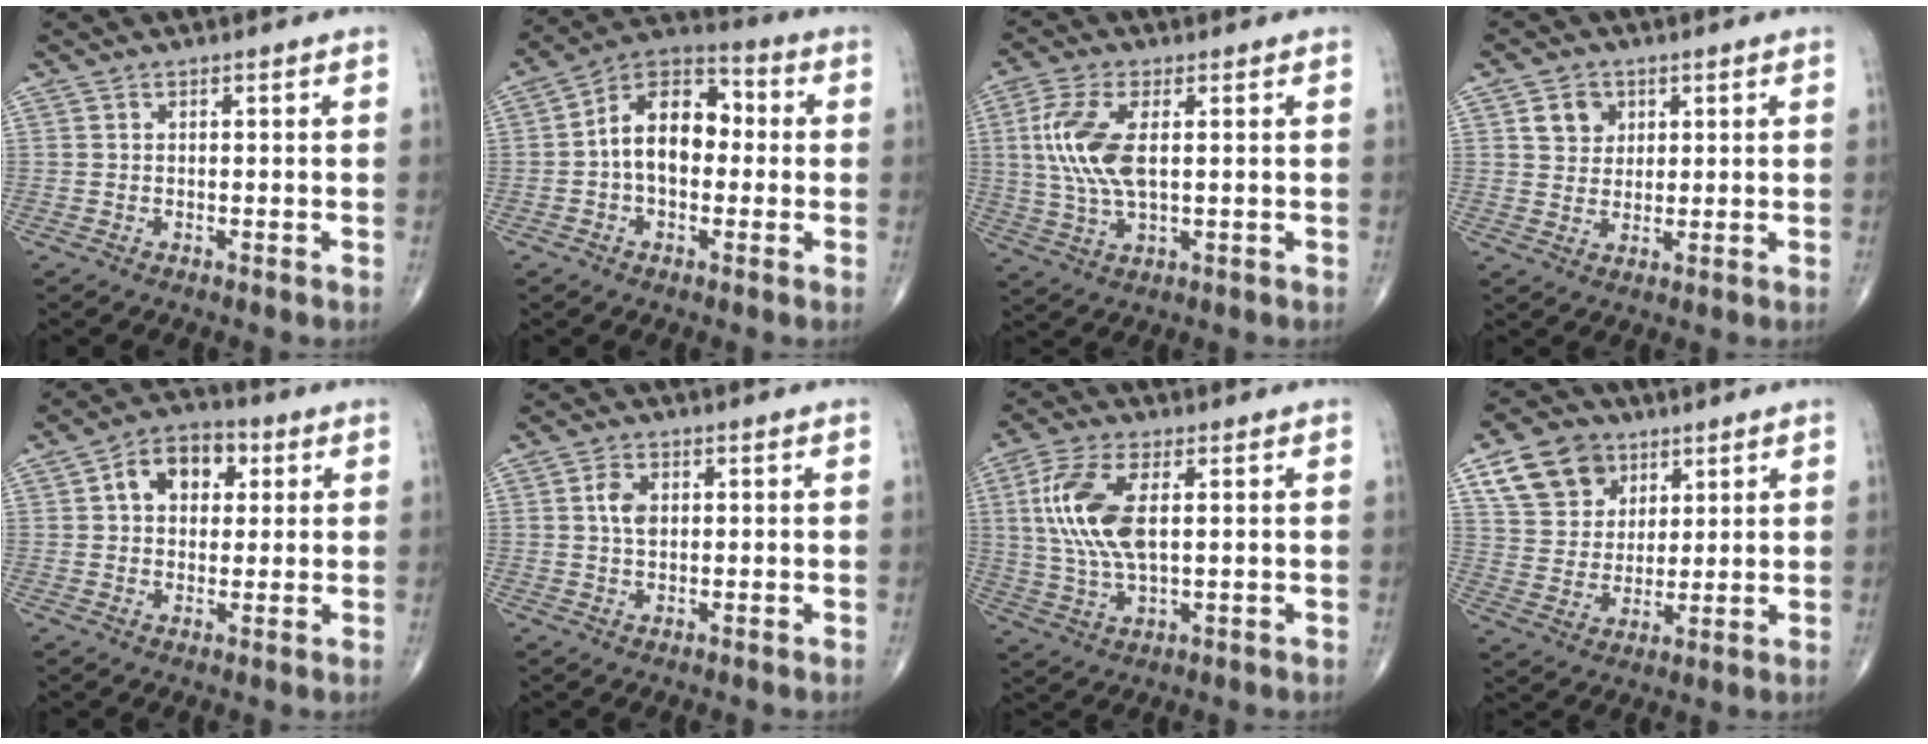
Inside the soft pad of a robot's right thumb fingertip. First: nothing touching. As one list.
[{"total": 12.9, "force": [0.0, 8.3, 9.9], "torque": [-0.138, 0.038, -0.015]}, {"total": 10.9, "force": [1.6, 4.8, 9.6], "torque": [-0.220, 0.000, 0.034]}, {"total": 5.0, "force": [2.0, 4.2, 1.9], "torque": [-0.010, -0.008, 0.034]}, {"total": 9.6, "force": [2.6, 6.7, 6.3], "torque": [-0.072, 0.012, 0.034]}, {"total": 3.6, "force": [0.7, 2.3, 2.6], "torque": [-0.046, 0.000, 0.010]}, {"total": 12.3, "force": [2.2, 5.5, 10.8], "torque": [-0.242, -0.001, 0.048]}, {"total": 12.4, "force": [6.3, 9.4, 5.2], "torque": [-0.069, -0.014, 0.119]}]